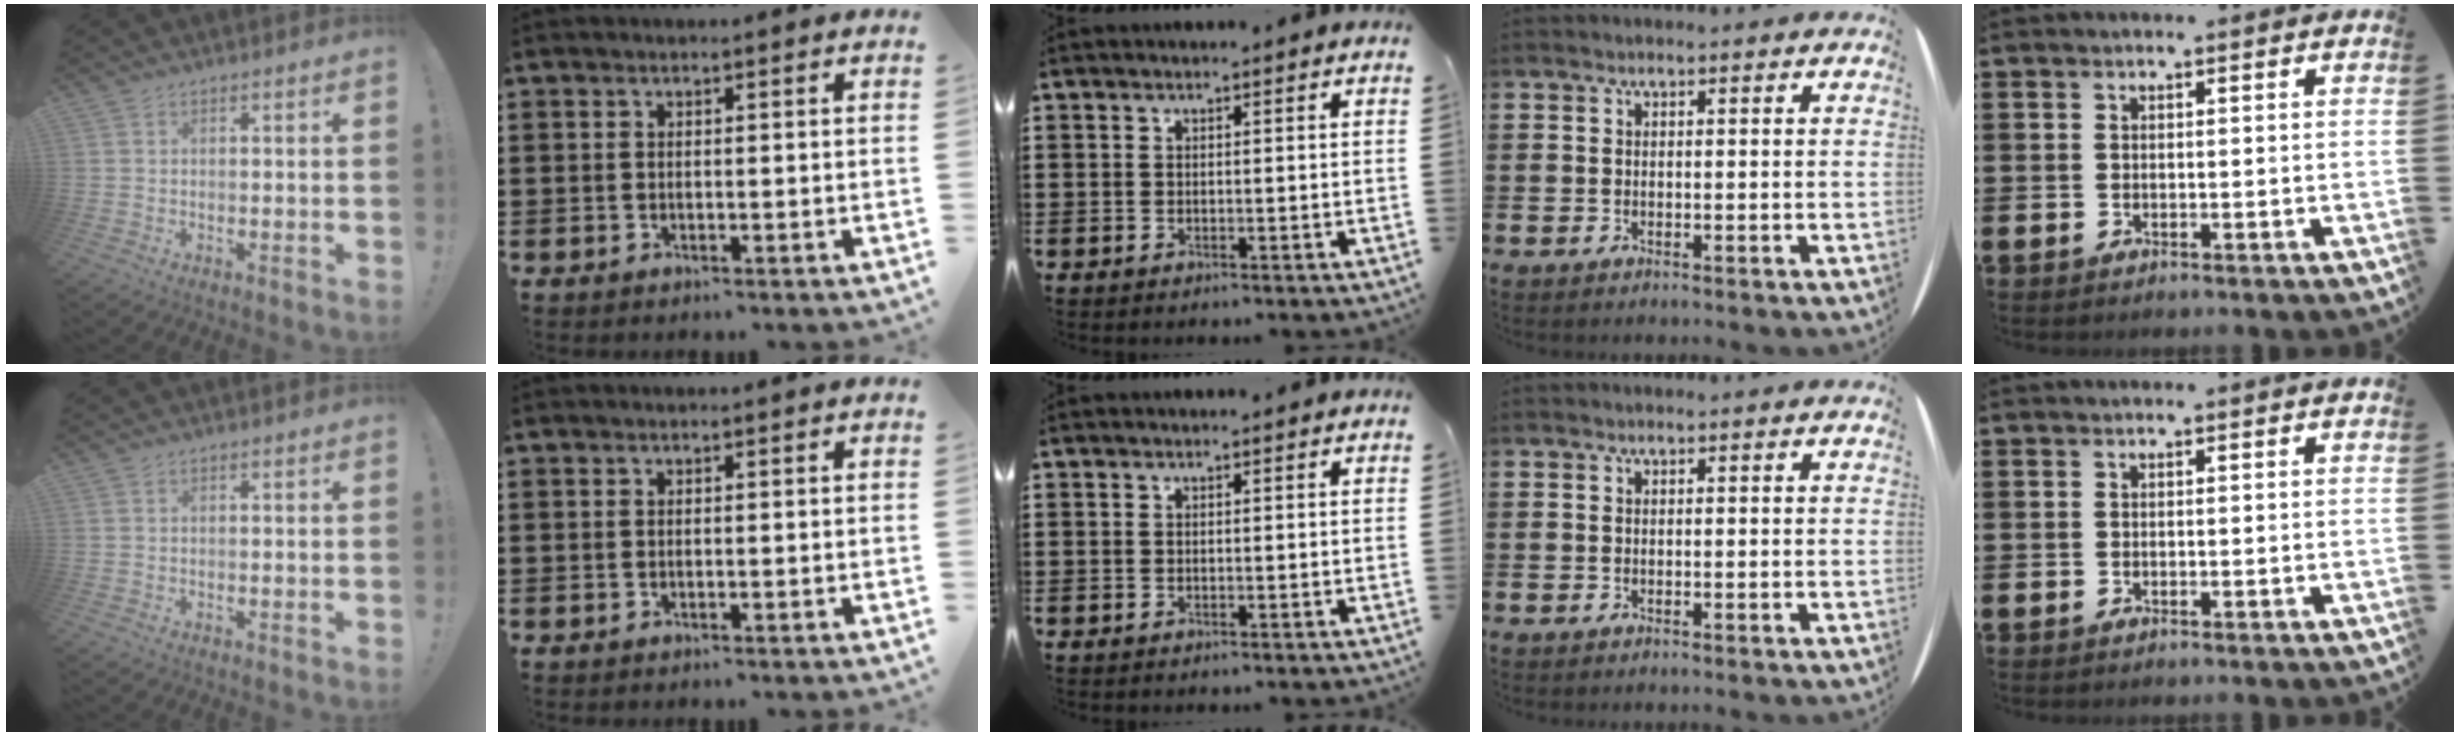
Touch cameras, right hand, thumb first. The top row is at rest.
{}